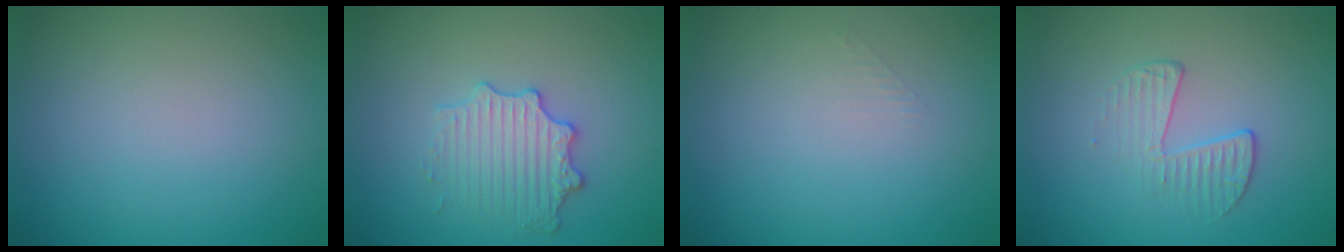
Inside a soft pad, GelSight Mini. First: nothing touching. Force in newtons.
{"total": 3.1, "press": 3.0, "slide": 0.5}
{"total": 0.6, "press": 0.6, "slide": 0.0}
{"total": 2.1, "press": 1.0, "slide": 1.8}